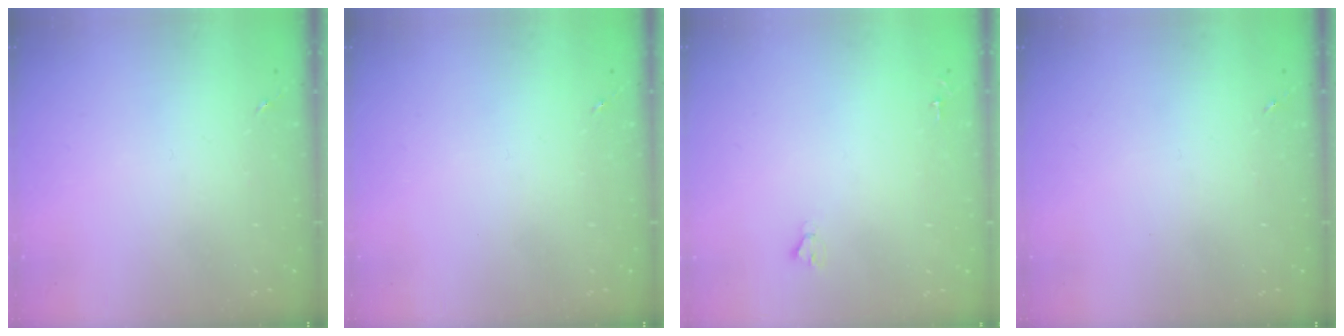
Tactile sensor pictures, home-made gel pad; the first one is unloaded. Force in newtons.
{"total": 0.0}
{"total": 1.8, "press": 1.8, "slide": 0.1}
{"total": 0.0}